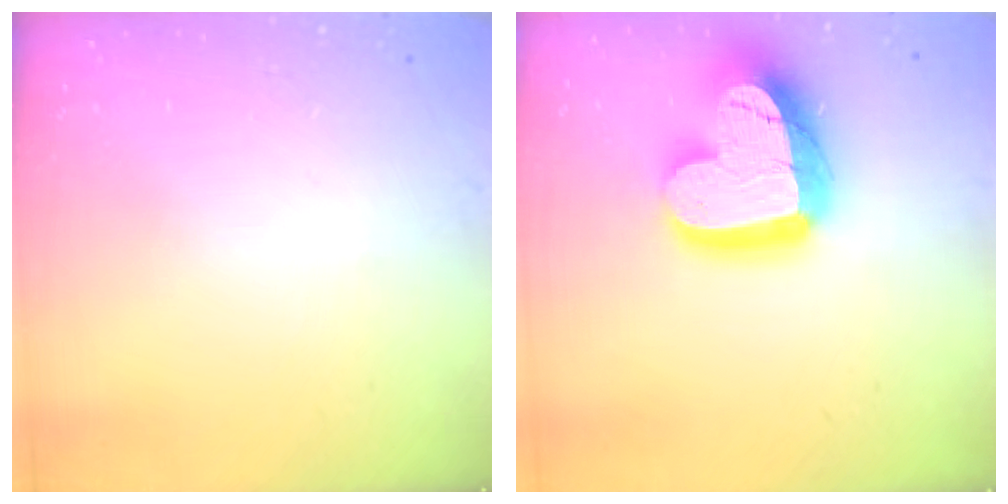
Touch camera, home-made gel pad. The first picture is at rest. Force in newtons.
{"total": 19.9, "press": 19.9, "slide": 1.5}